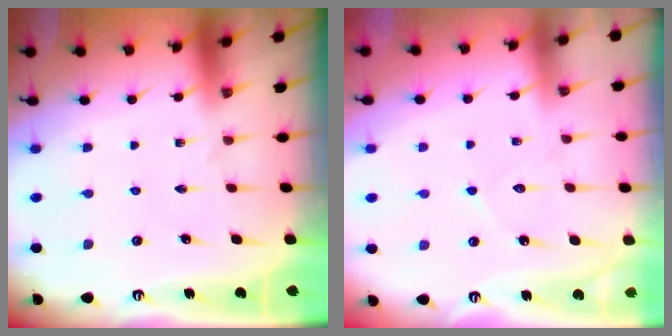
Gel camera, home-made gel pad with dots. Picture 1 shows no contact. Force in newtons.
{"total": 6.7, "press": 6.7, "slide": 0.8}